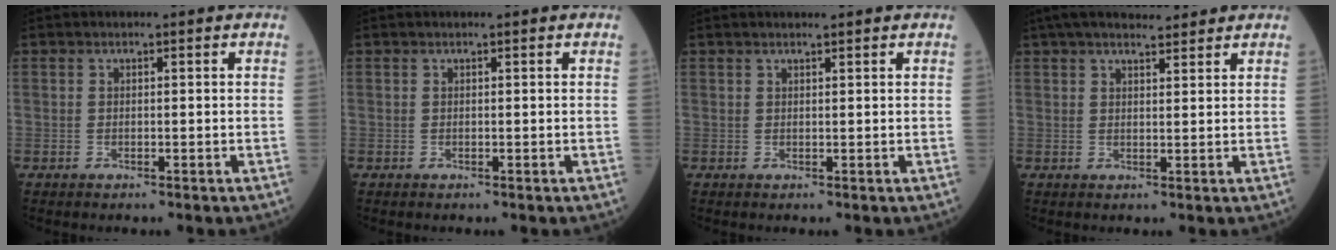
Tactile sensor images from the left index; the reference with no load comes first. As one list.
[{"total": 0.0}, {"total": 1.5, "force": [1.3, 0.0, 0.7], "torque": [-0.011, 0.009, 0.024]}, {"total": 9.1, "force": [7.9, 1.9, 4.2], "torque": [-0.064, 0.028, 0.118]}]